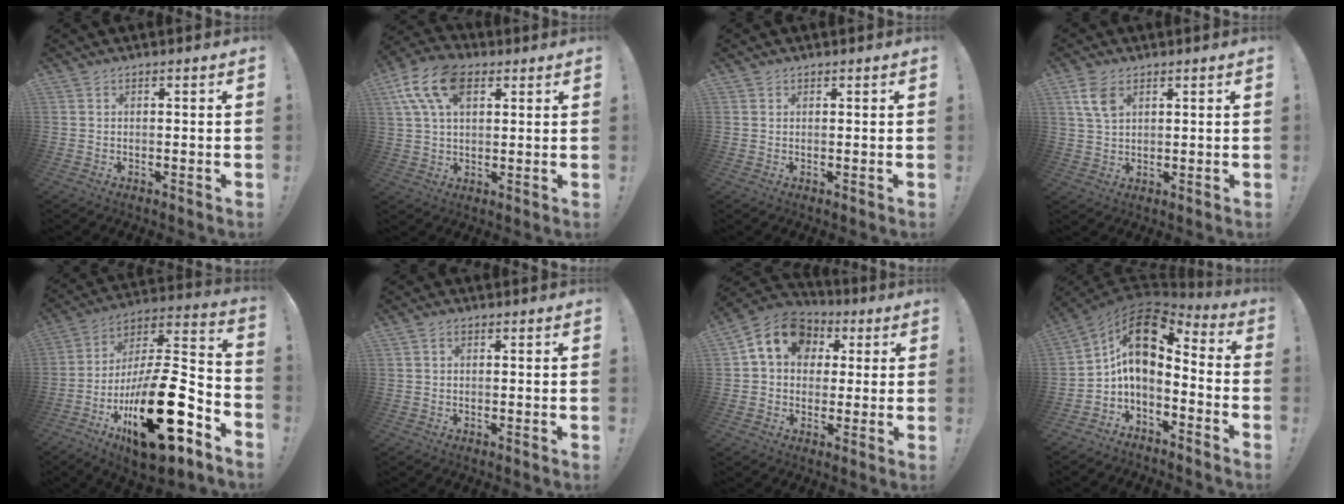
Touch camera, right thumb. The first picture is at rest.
{"total": 14.3, "force": [5.9, 8.5, 9.8], "torque": [-0.181, -0.009, 0.109]}
{"total": 0.6, "force": [0.5, 0.3, 0.0], "torque": [0.006, -0.004, 0.010]}
{"total": 6.6, "force": [3.2, 3.9, 4.2], "torque": [-0.076, -0.008, 0.060]}
{"total": 26.6, "force": [-10.8, 9.3, 22.5], "torque": [-0.371, 0.045, -0.170]}
{"total": 1.4, "force": [0.5, 1.0, 0.8], "torque": [-0.008, 0.002, 0.007]}
{"total": 12.3, "force": [4.1, 9.8, 6.2], "torque": [-0.087, -0.011, 0.081]}
{"total": 13.3, "force": [3.8, 7.6, 10.3], "torque": [-0.174, -0.019, 0.069]}